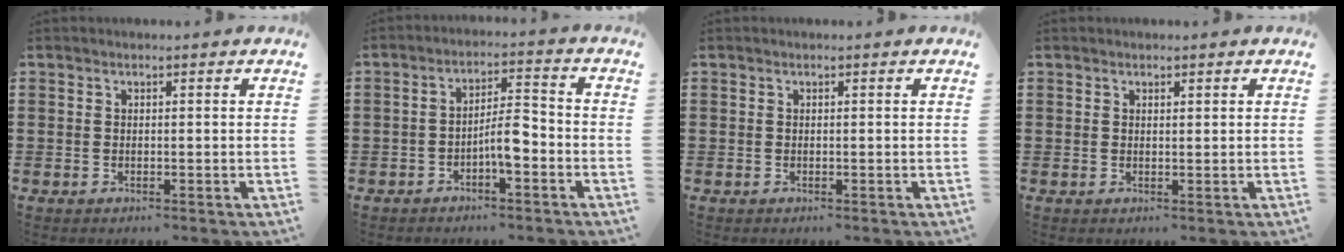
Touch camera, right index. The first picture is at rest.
{"total": 5.5, "force": [-2.3, 1.6, 4.7], "torque": [-0.082, 0.011, -0.044]}
{"total": 0.0}
{"total": 0.6, "force": [0.4, 0.4, 0.2], "torque": [-0.005, 0.002, 0.009]}